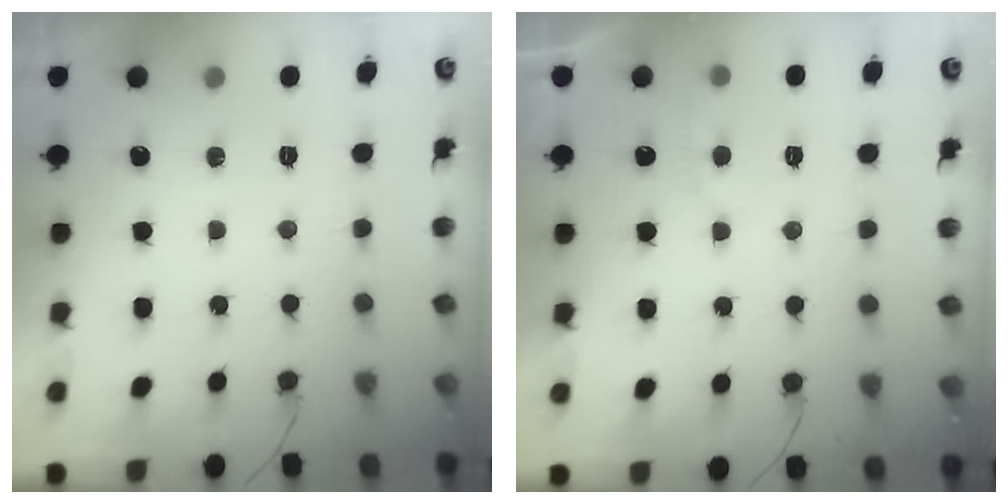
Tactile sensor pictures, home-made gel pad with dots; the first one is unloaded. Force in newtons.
{"total": 2.5, "press": 2.5, "slide": 0.3}